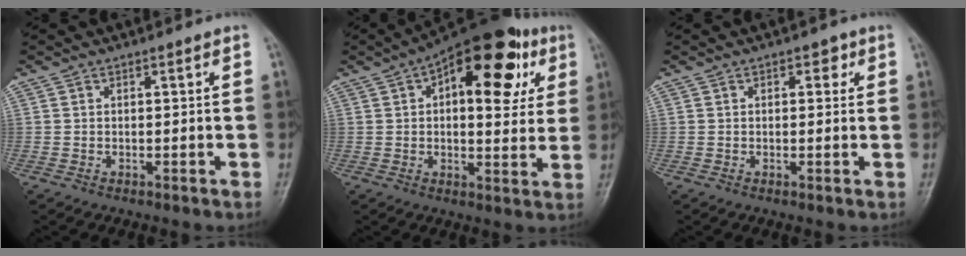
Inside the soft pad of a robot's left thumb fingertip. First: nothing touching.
{"total": 20.4, "force": [7.2, 9.8, 16.4], "torque": [-0.188, 0.007, 0.093]}
{"total": 2.7, "force": [1.0, 1.7, 1.8], "torque": [-0.002, 0.002, 0.007]}